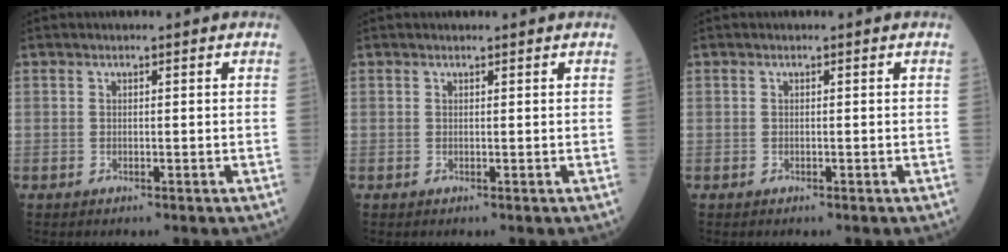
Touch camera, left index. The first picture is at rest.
{"total": 0.6, "force": [0.6, 0.0, 0.1], "torque": [-0.007, 0.003, 0.009]}
{"total": 0.0}